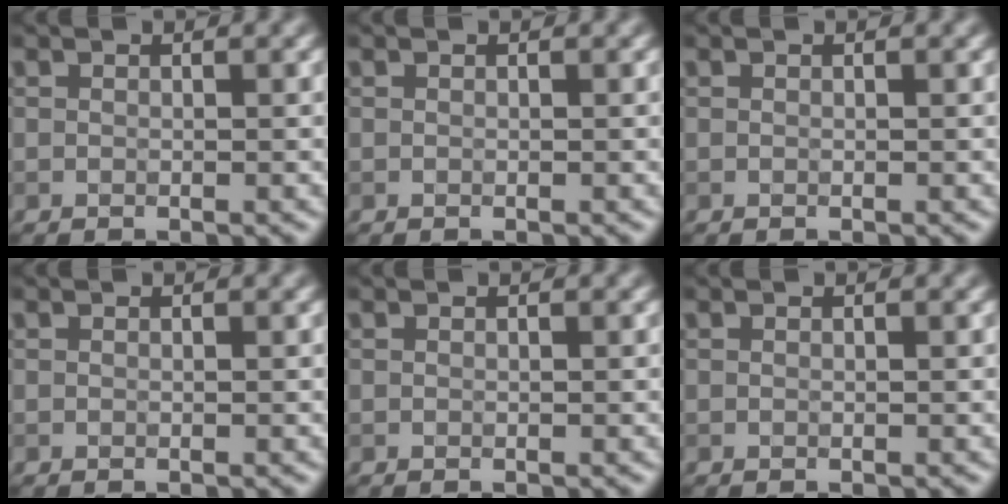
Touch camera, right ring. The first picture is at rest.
{"total": 0.0}
{"total": 0.0}
{"total": 0.0}
{"total": 0.0}
{"total": 0.0}